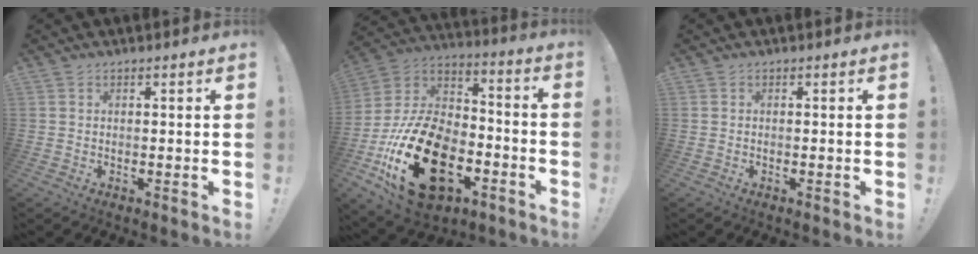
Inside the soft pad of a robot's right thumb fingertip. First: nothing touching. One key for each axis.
{"total": 27.9, "fx": -10.8, "fy": 17.2, "fz": 19.2, "tx": -0.360, "ty": 0.066, "tz": -0.166}
{"total": 0.0}